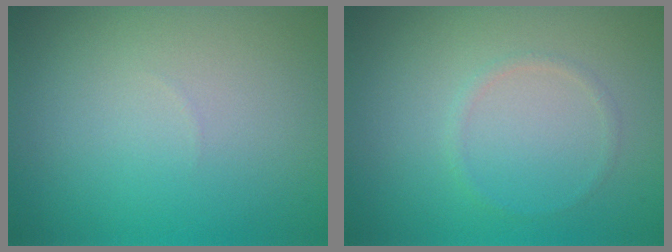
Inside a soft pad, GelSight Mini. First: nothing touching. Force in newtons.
{"total": 0.7, "press": 0.7, "slide": 0.1}